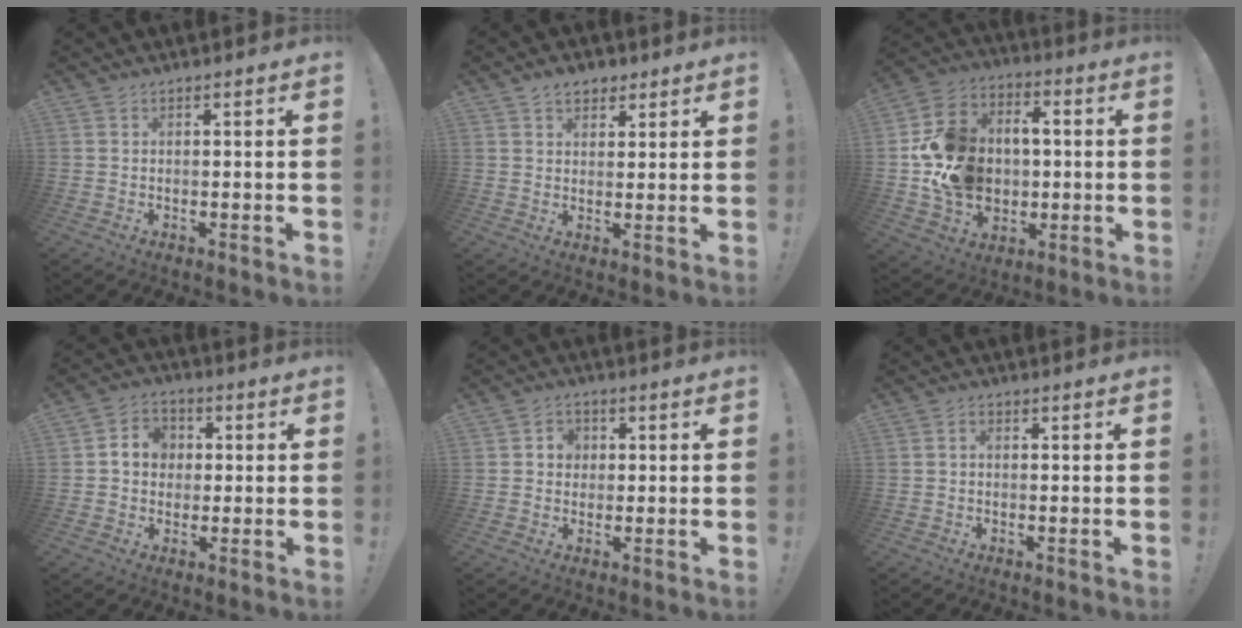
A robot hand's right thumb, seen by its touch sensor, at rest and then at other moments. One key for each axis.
{"total": 5.4, "fx": 3.2, "fy": 3.8, "fz": 2.1, "tx": -0.025, "ty": -0.008, "tz": 0.059}
{"total": 16.9, "fx": -1.5, "fy": 14.6, "fz": 8.2, "tx": -0.125, "ty": 0.020, "tz": -0.015}
{"total": 7.5, "fx": 0.7, "fy": 6.8, "fz": 3.0, "tx": -0.049, "ty": 0.013, "tz": 0.018}
{"total": 4.2, "fx": 0.4, "fy": 3.8, "fz": 1.6, "tx": -0.029, "ty": 0.005, "tz": 0.008}
{"total": 1.0, "fx": -0.4, "fy": 0.7, "fz": 0.6, "tx": -0.019, "ty": 0.006, "tz": -0.006}